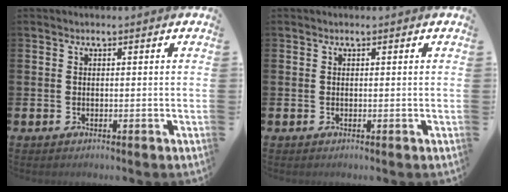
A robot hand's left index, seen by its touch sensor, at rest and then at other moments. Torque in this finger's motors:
{"motor_torque": [-0.01, -0.12, 0.04, 0.02]}